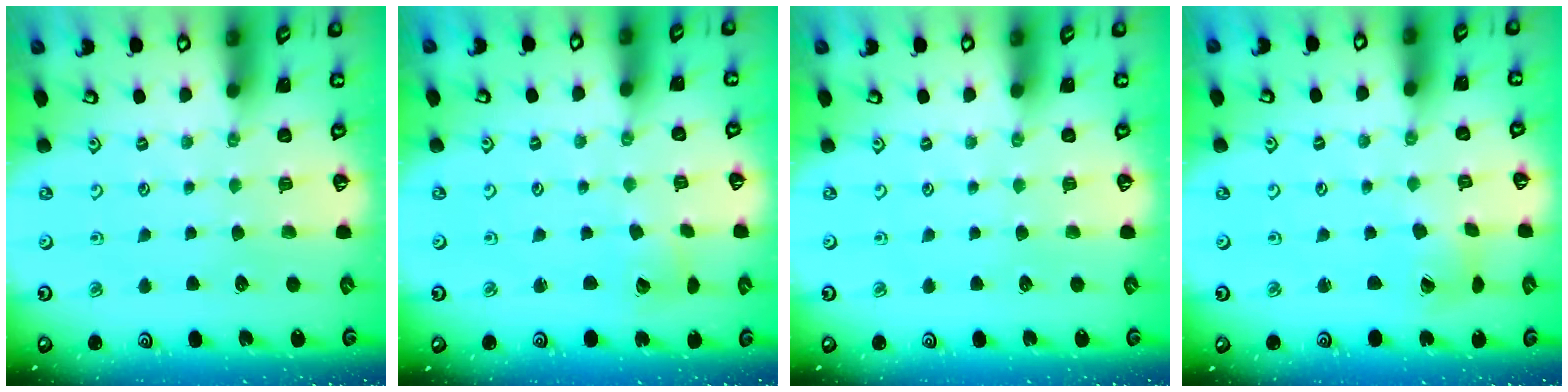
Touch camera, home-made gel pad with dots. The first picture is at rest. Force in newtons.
{"total": 1.9, "press": 1.9, "slide": 0.3}
{"total": 0.0}
{"total": 2.1, "press": 2.0, "slide": 0.3}